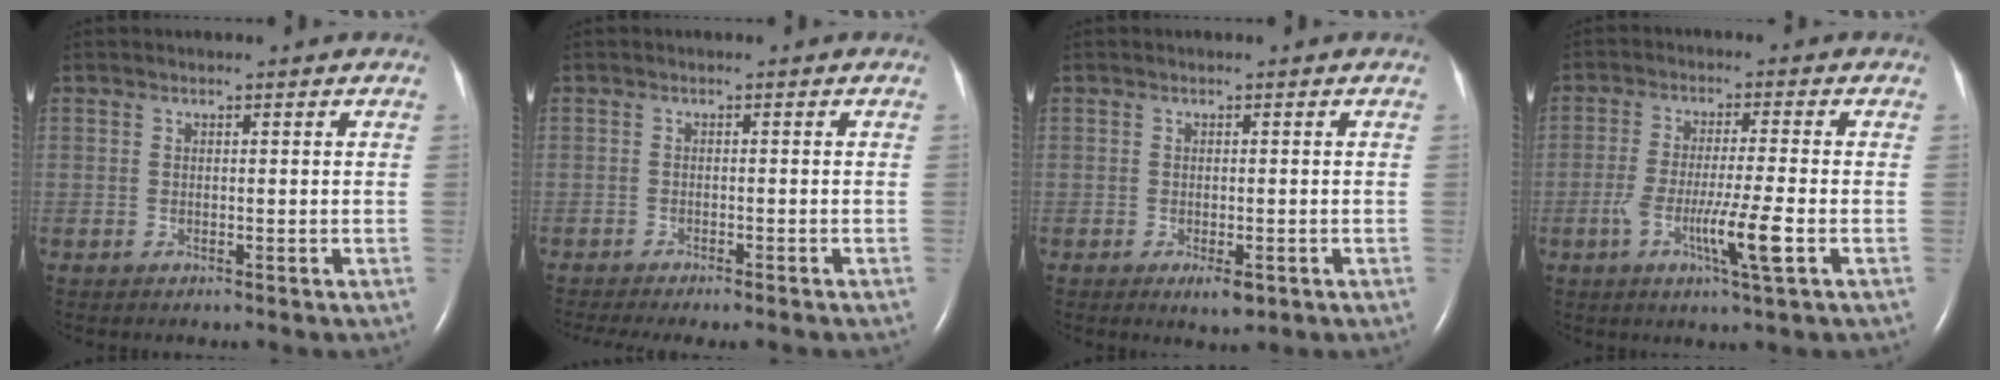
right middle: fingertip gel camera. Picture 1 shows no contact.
{"total": 8.1, "force": [-7.0, 1.0, 4.0], "torque": [-0.048, -0.008, -0.098]}
{"total": 2.5, "force": [-1.2, 0.8, 2.1], "torque": [-0.031, -0.002, -0.013]}
{"total": 7.7, "force": [-2.6, -0.5, 7.2], "torque": [-0.133, -0.017, -0.049]}